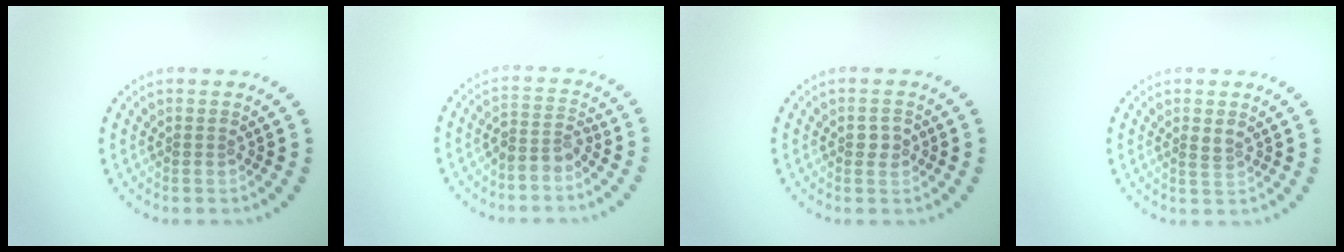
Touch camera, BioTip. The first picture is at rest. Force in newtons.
{"total": 2.2, "press": 1.8, "slide": 1.3}
{"total": 1.3, "press": 1.3, "slide": 0.1}
{"total": 1.2, "press": 1.1, "slide": 0.5}